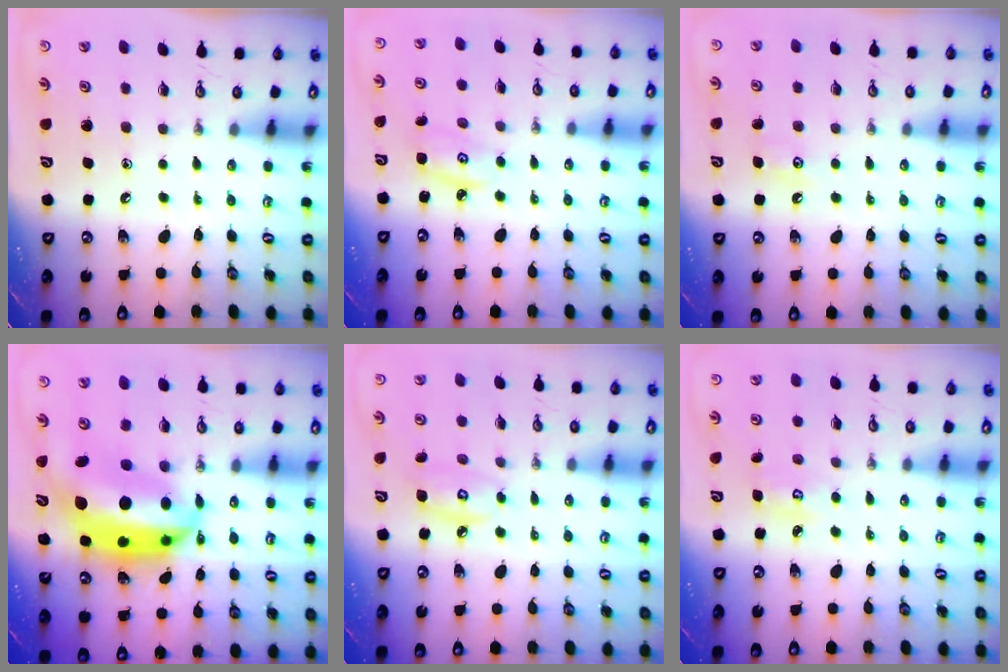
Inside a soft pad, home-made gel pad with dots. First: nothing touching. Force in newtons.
{"total": 2.9, "press": 2.9, "slide": 0.2}
{"total": 3.5, "press": 3.5, "slide": 0.4}
{"total": 17.0, "press": 16.9, "slide": 1.6}
{"total": 6.0, "press": 6.0, "slide": 0.3}
{"total": 3.8, "press": 3.7, "slide": 0.3}